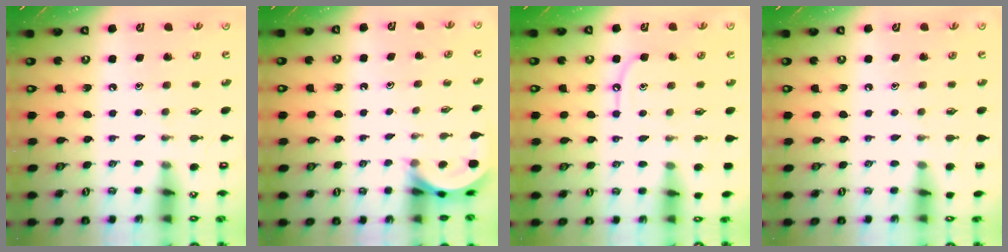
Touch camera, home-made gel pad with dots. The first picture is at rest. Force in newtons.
{"total": 4.7, "press": 4.6, "slide": 0.3}
{"total": 5.8, "press": 5.8, "slide": 0.5}
{"total": 0.0}